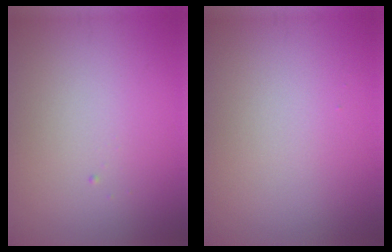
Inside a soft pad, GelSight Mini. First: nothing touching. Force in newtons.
{"total": 0.0}